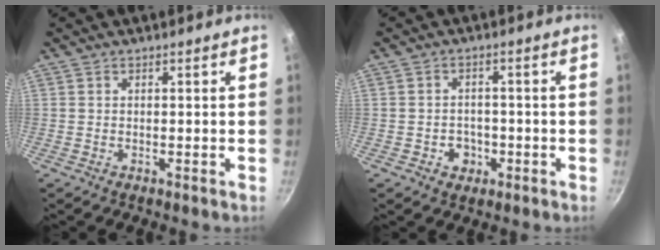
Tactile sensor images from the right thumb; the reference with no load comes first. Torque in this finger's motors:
{"motor_torque": [0.75, 0.50, 0.67, -0.58, 0.06]}